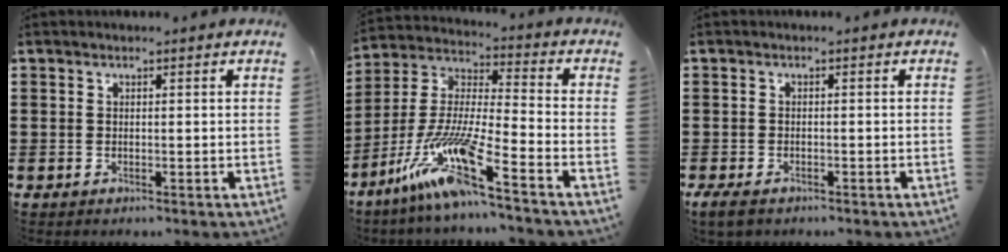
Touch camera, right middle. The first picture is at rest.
{"total": 13.9, "force": [-9.8, 0.6, 9.8], "torque": [-0.213, -0.012, -0.195]}
{"total": 1.6, "force": [-1.2, 0.7, 0.8], "torque": [-0.024, -0.002, -0.027]}